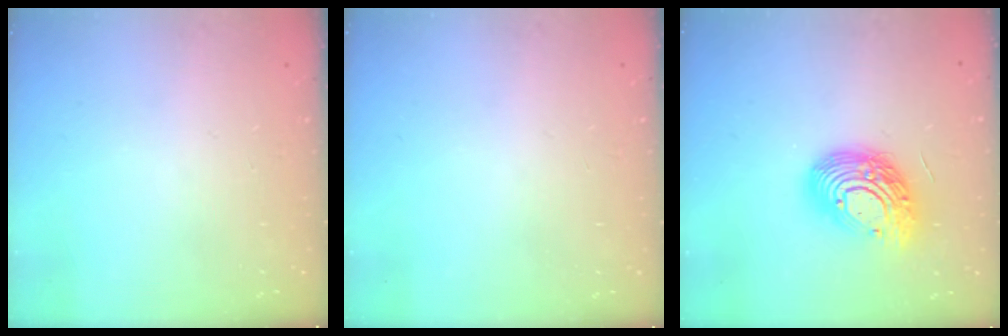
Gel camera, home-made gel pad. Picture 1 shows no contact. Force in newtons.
{"total": 0.0}
{"total": 16.1, "press": 16.0, "slide": 1.3}